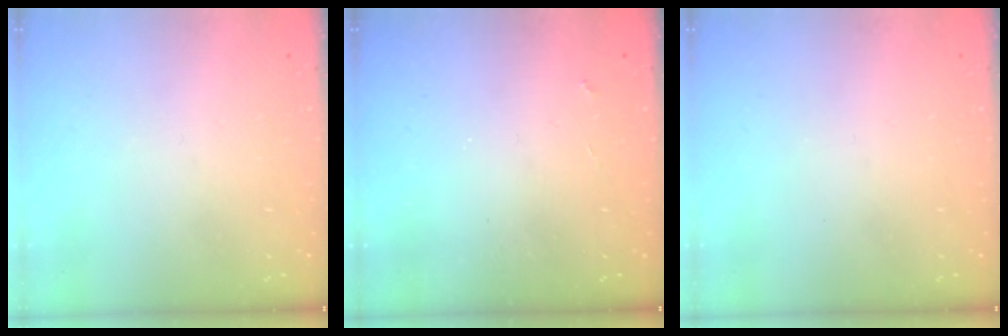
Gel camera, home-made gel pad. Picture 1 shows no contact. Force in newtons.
{"total": 2.5, "press": 2.4, "slide": 0.4}
{"total": 0.0}